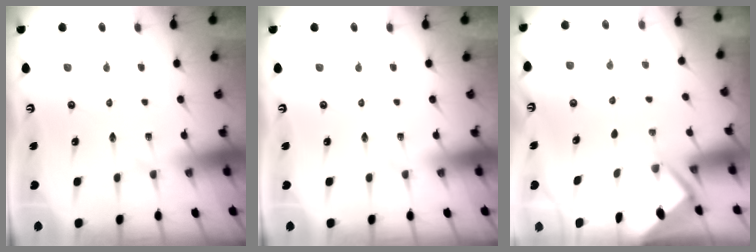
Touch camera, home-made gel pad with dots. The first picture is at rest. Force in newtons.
{"total": 0.0}
{"total": 2.6, "press": 2.6, "slide": 0.4}